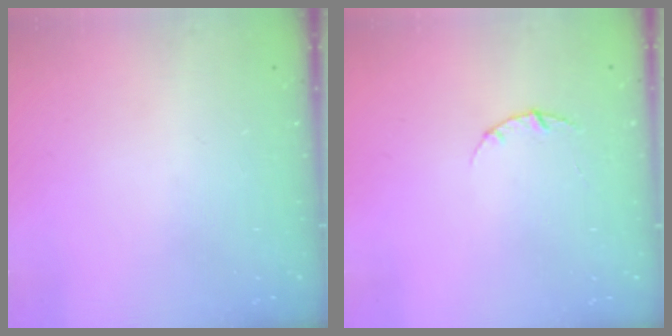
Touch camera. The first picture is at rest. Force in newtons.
{"total": 2.8, "press": 2.8, "slide": 0.4}